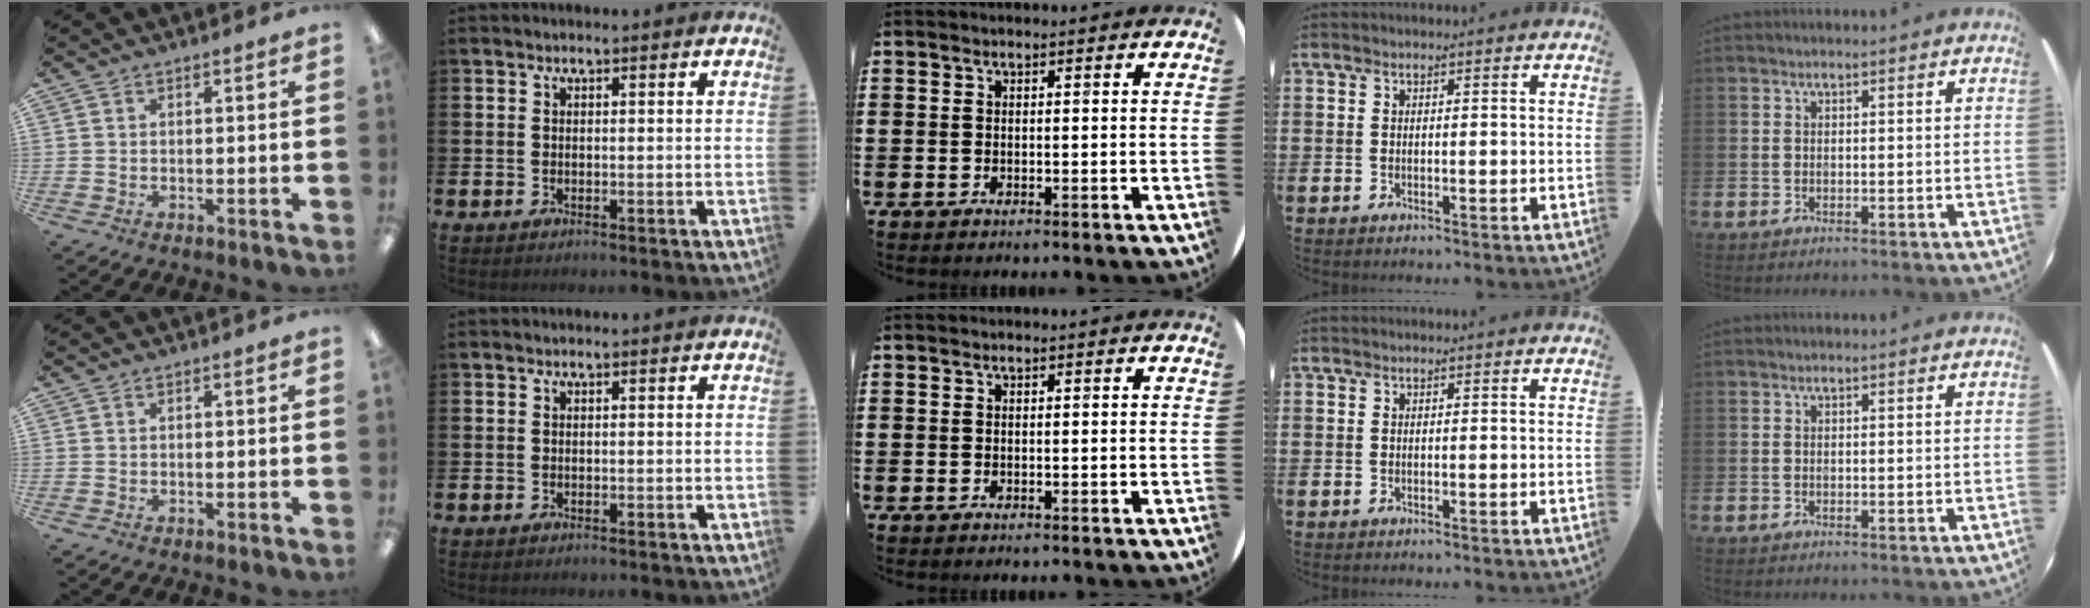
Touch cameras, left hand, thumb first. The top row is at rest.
{}